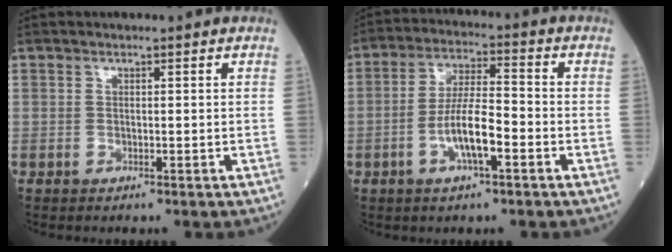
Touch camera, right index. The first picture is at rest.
{"total": 8.3, "force": [-2.9, 1.9, 7.5], "torque": [-0.152, 0.008, -0.055]}